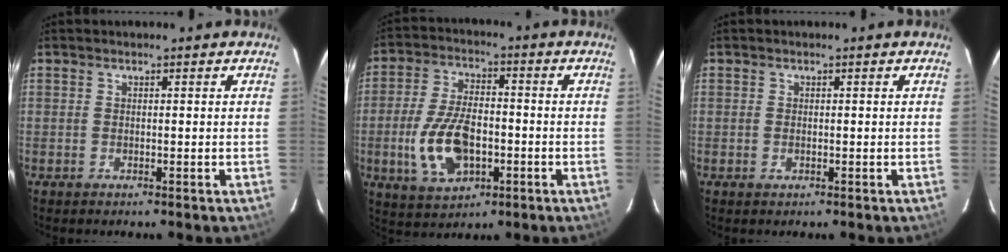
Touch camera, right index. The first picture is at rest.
{"total": 13.0, "force": [-3.3, 7.0, 10.4], "torque": [-0.214, -0.001, -0.049]}
{"total": 0.7, "force": [-0.1, 0.5, 0.5], "torque": [-0.008, 0.000, -0.002]}